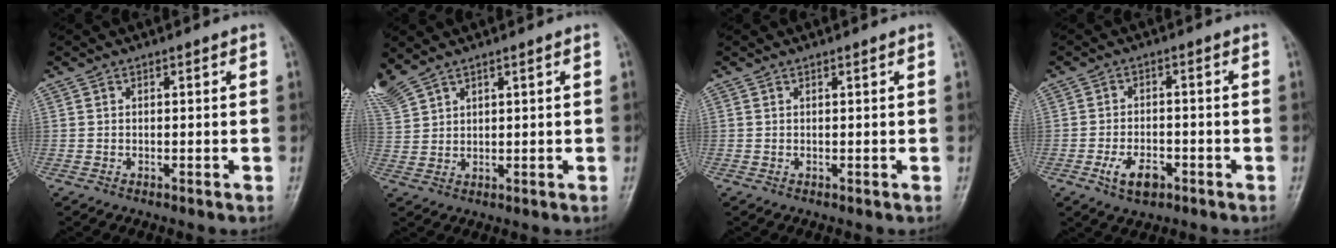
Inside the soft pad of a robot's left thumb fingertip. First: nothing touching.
{"total": 6.2, "force": [4.8, 2.2, 3.2], "torque": [-0.087, 0.002, 0.117]}
{"total": 0.0}
{"total": 5.5, "force": [-2.7, 3.2, 3.6], "torque": [-0.060, 0.012, -0.045]}